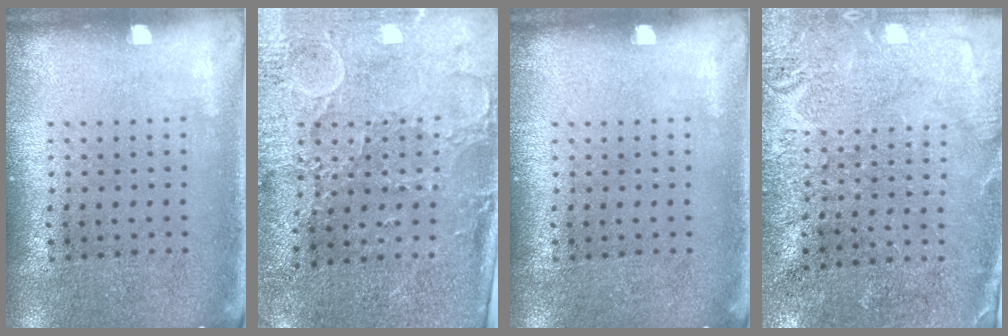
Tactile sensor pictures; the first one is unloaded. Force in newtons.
{"total": 3.0, "press": 2.7, "slide": 1.3}
{"total": 0.0}
{"total": 2.7, "press": 2.6, "slide": 0.6}